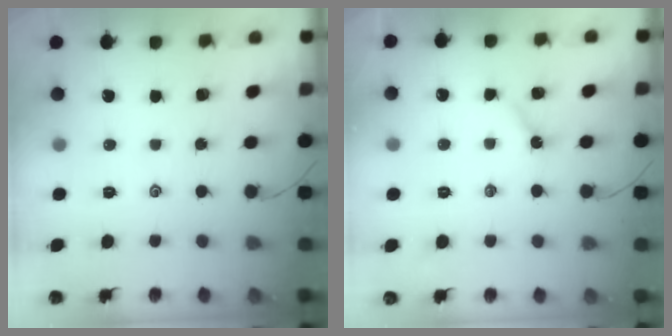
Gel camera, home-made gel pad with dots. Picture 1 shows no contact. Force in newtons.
{"total": 3.5, "press": 3.4, "slide": 0.4}